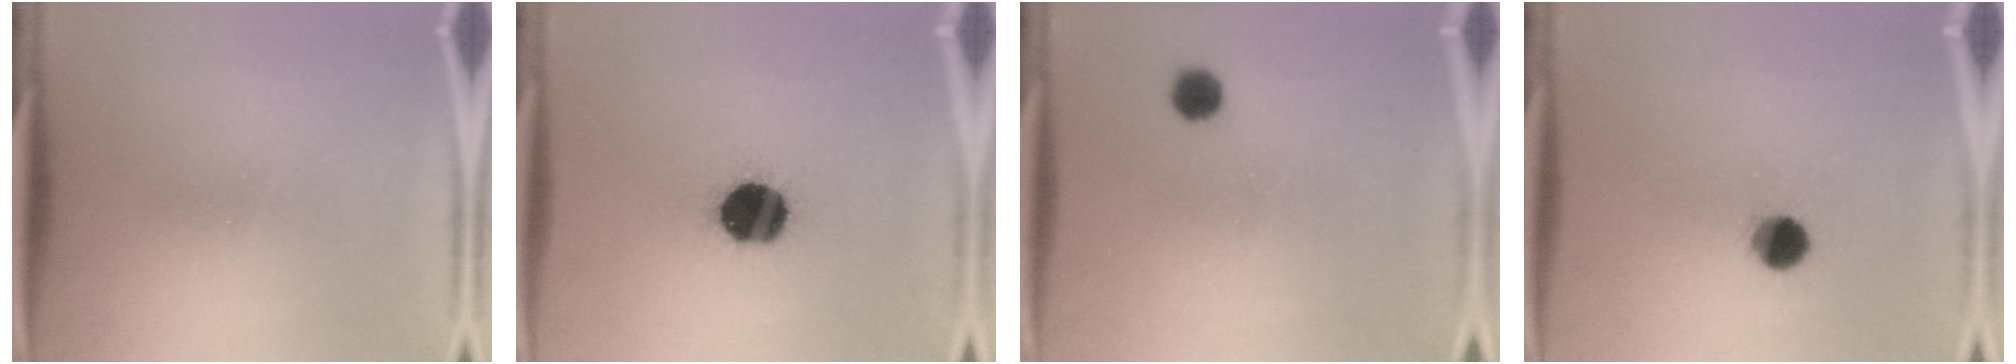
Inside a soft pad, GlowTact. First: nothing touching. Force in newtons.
{"total": 16.3}
{"total": 3.4}
{"total": 6.5}